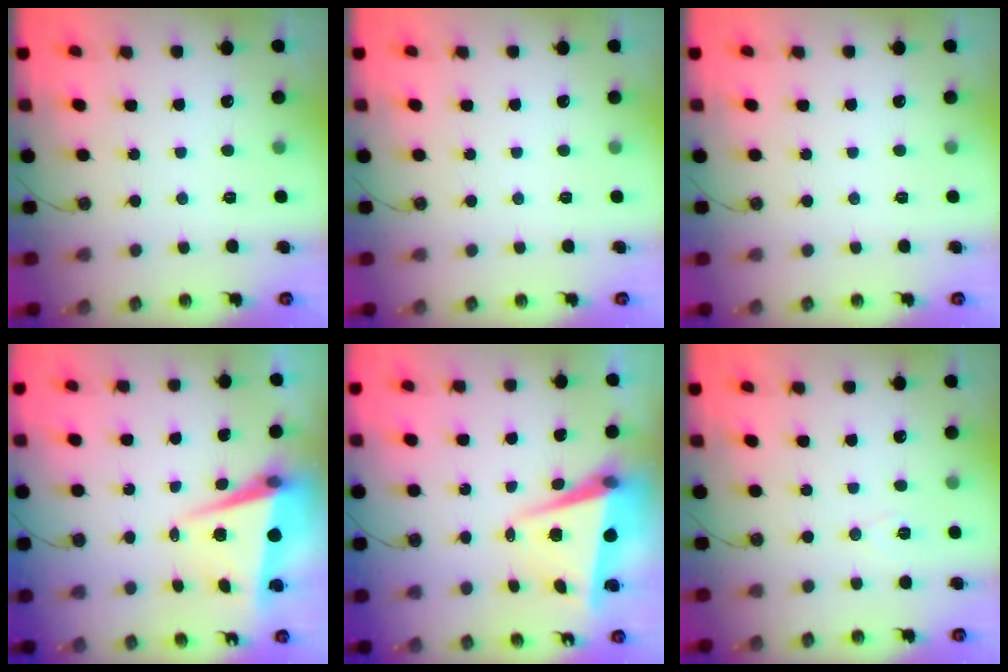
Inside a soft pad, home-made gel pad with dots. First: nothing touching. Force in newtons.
{"total": 0.0}
{"total": 0.0}
{"total": 6.6, "press": 6.4, "slide": 1.6}
{"total": 7.3, "press": 7.2, "slide": 1.3}
{"total": 6.4, "press": 4.7, "slide": 4.4}